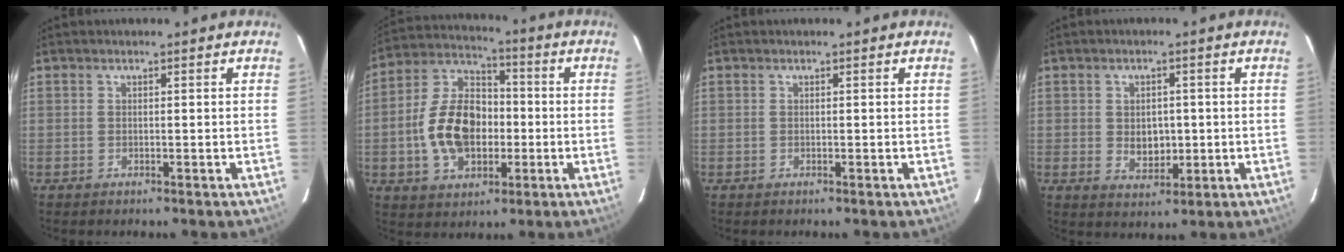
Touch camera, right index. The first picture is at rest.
{"total": 14.9, "force": [-2.4, 9.9, 10.9], "torque": [-0.219, 0.024, -0.033]}
{"total": 0.0}
{"total": 5.1, "force": [-0.2, 3.8, 3.4], "torque": [-0.056, -0.002, 0.005]}